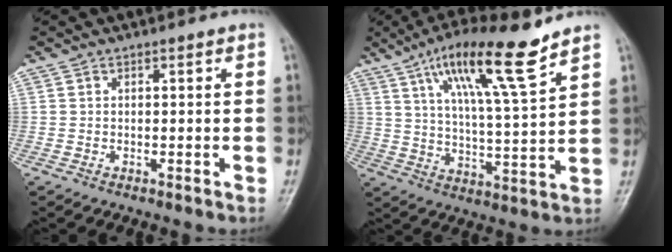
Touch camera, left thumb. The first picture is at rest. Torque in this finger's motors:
{"motor_torque": [0.60, 0.40, 1.71, -1.08, 0.40]}